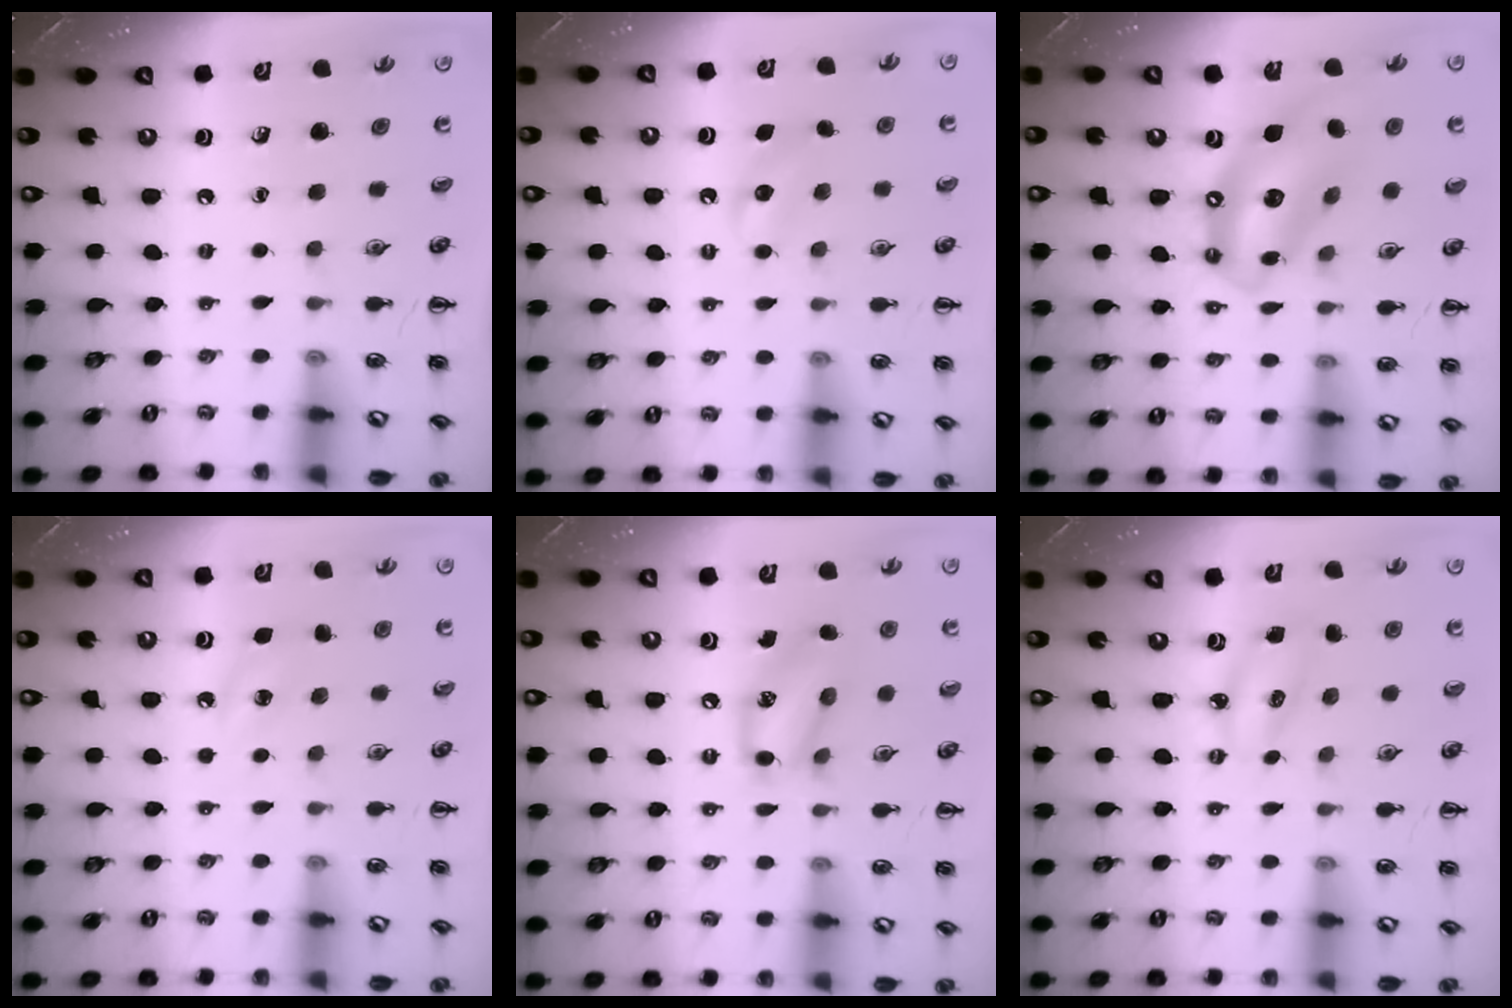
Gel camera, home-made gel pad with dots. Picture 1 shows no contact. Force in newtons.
{"total": 5.7, "press": 5.5, "slide": 1.6}
{"total": 13.9, "press": 13.4, "slide": 3.8}
{"total": 4.5, "press": 4.3, "slide": 1.4}
{"total": 12.5, "press": 12.4, "slide": 2.0}
{"total": 4.1, "press": 4.0, "slide": 0.9}